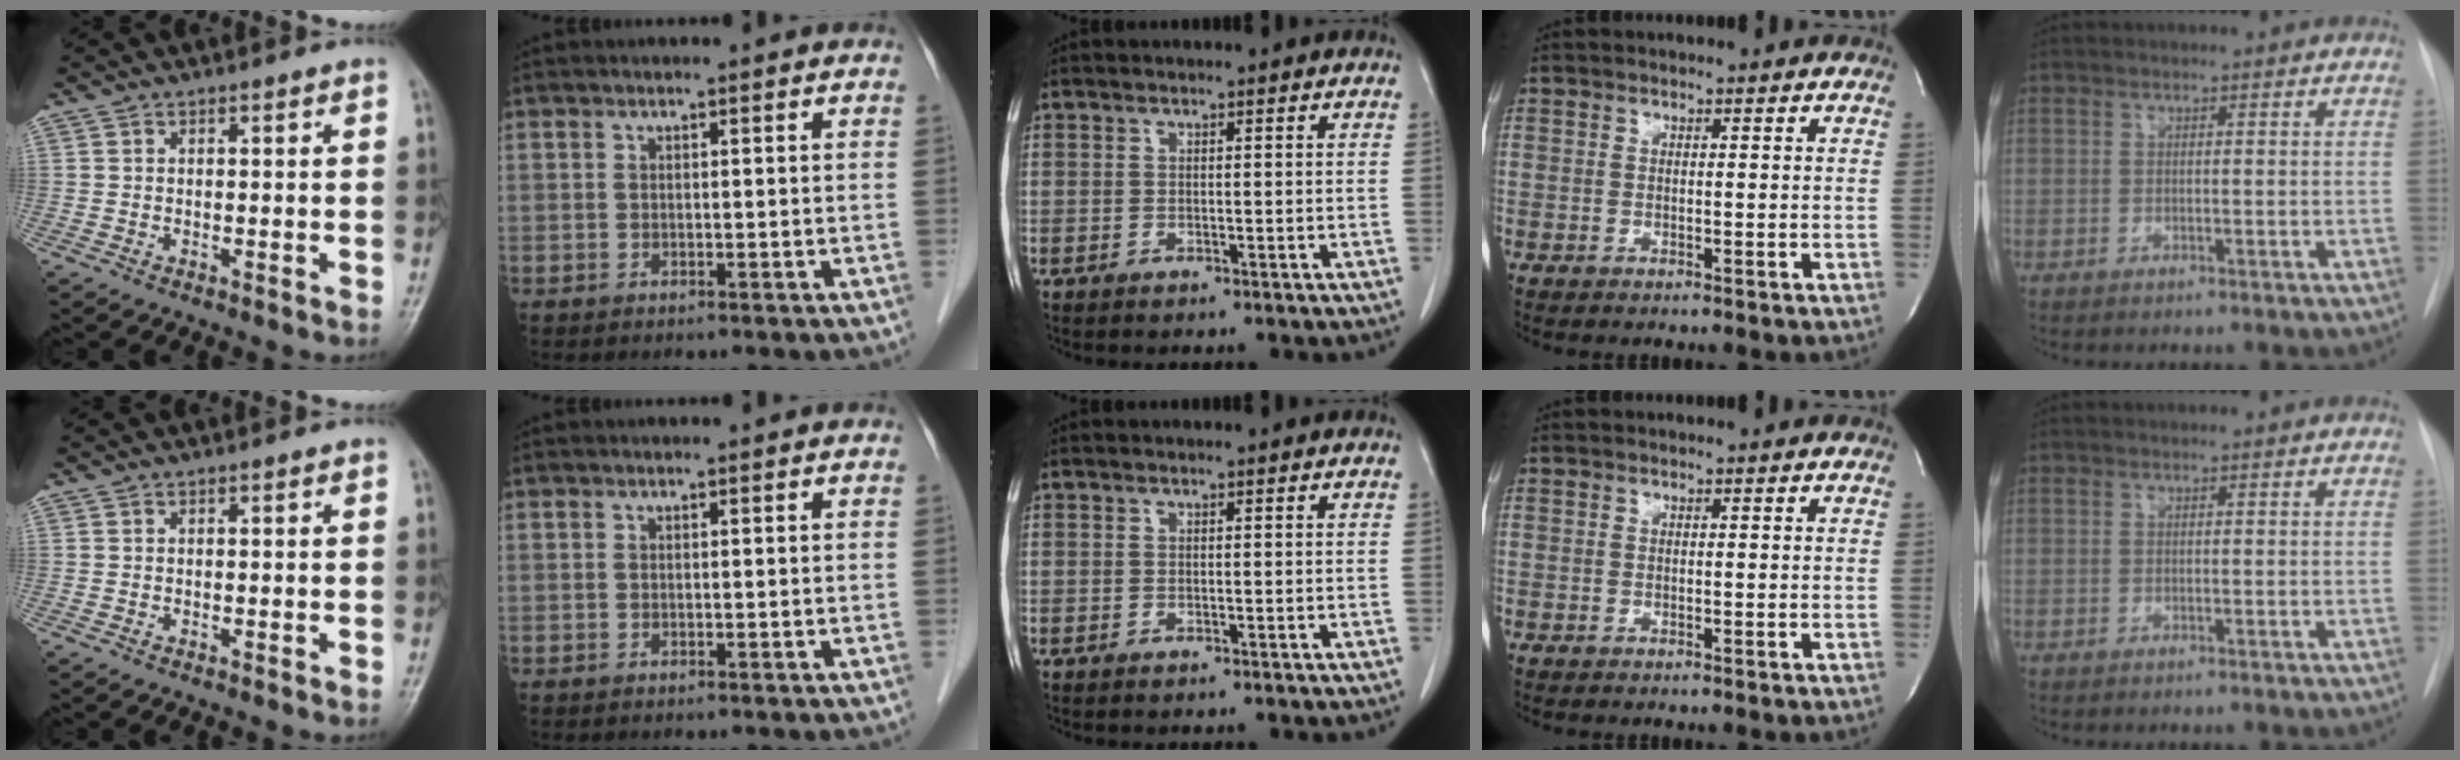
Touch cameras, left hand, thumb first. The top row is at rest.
{}